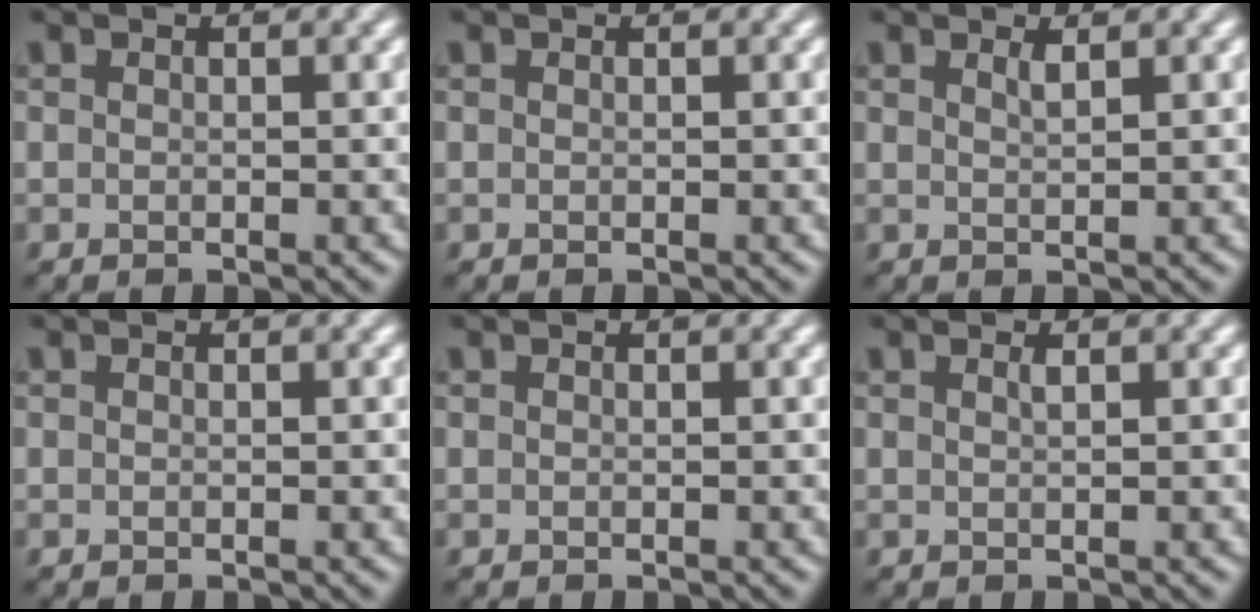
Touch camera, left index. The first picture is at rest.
{"total": 0.0}
{"total": 0.9, "force": [0.7, 0.2, 0.6], "torque": [-0.005, 0.000, 0.010]}
{"total": 0.0}
{"total": 0.0}
{"total": 0.6, "force": [0.4, 0.2, 0.5], "torque": [-0.005, 0.001, 0.006]}